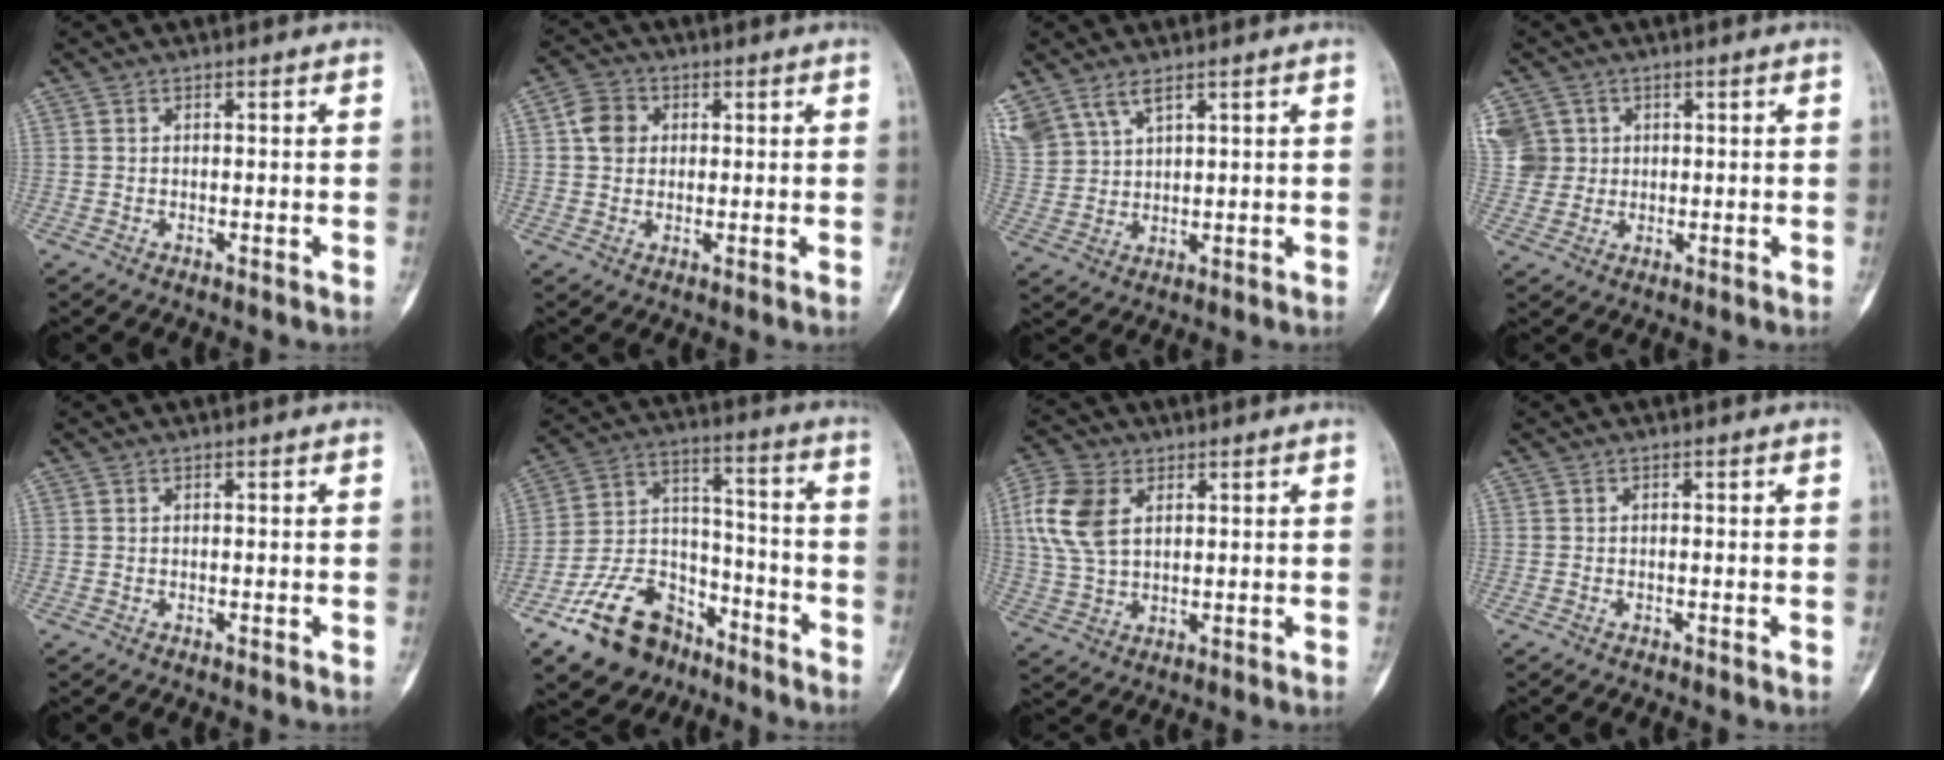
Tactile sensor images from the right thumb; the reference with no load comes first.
{"total": 5.4, "force": [1.1, 4.6, 2.7], "torque": [-0.031, 0.004, 0.013]}
{"total": 11.2, "force": [7.0, 6.1, 6.2], "torque": [-0.147, -0.006, 0.153]}
{"total": 7.8, "force": [2.6, 7.1, 1.9], "torque": [-0.023, 0.011, 0.060]}
{"total": 0.0}
{"total": 16.8, "force": [-11.0, 10.4, 7.4], "torque": [-0.102, 0.091, -0.190]}
{"total": 10.7, "force": [3.1, 6.8, 7.6], "torque": [-0.162, 0.002, 0.062]}
{"total": 0.0}